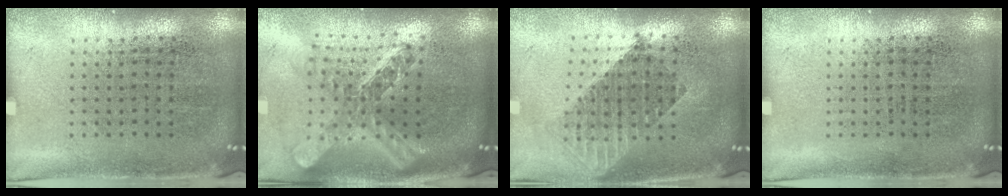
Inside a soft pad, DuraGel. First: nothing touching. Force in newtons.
{"total": 2.3, "press": 1.8, "slide": 1.5}
{"total": 1.6, "press": 1.4, "slide": 0.9}
{"total": 0.0}